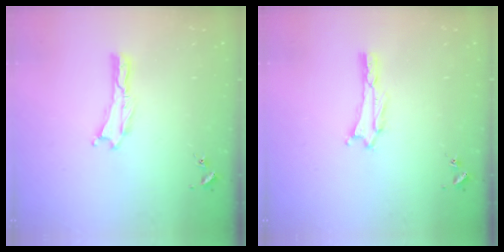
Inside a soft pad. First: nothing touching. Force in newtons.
{"total": 1.6, "press": 1.6, "slide": 0.2}